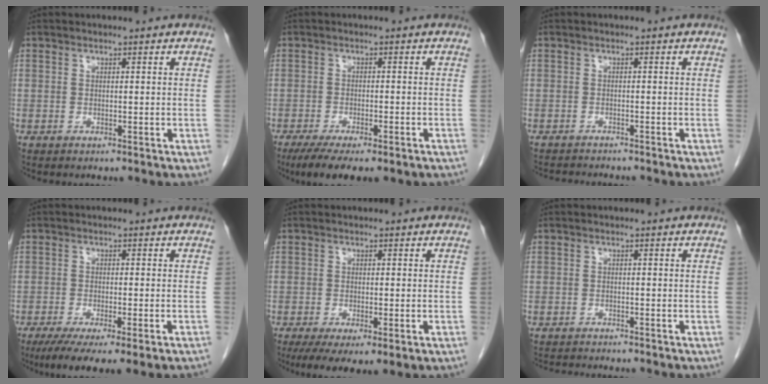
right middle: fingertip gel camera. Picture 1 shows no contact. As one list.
[{"total": 10.4, "force": [-7.6, 2.8, 6.6], "torque": [-0.096, -0.015, -0.109]}, {"total": 5.2, "force": [-4.9, 0.9, 1.4], "torque": [-0.016, -0.007, -0.071]}, {"total": 9.5, "force": [-6.7, 0.6, 6.6], "torque": [-0.095, -0.021, -0.104]}, {"total": 8.2, "force": [-4.7, 2.3, 6.3], "torque": [-0.100, -0.022, -0.075]}, {"total": 4.6, "force": [-4.4, 0.4, 1.2], "torque": [-0.014, -0.010, -0.067]}]